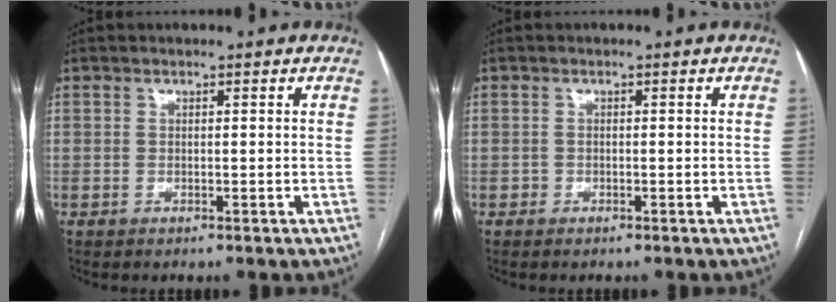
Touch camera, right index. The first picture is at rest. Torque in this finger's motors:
{"motor_torque": [-0.02, 0.09, -0.46, -0.12]}